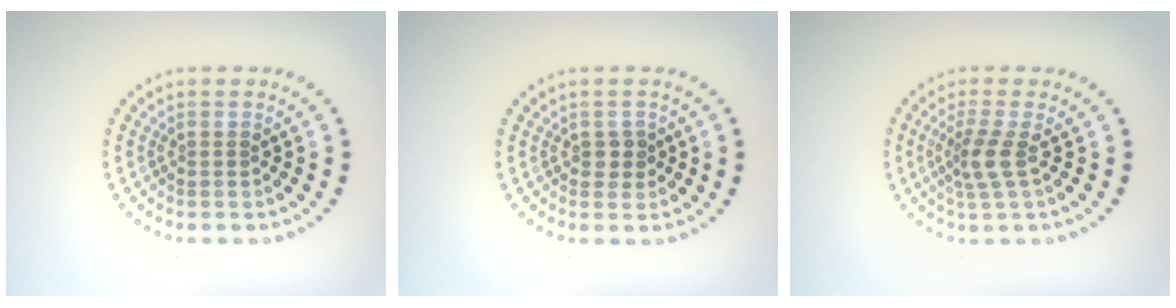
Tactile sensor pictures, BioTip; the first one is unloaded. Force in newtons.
{"total": 1.3, "press": 1.2, "slide": 0.4}
{"total": 2.5, "press": 1.9, "slide": 1.7}